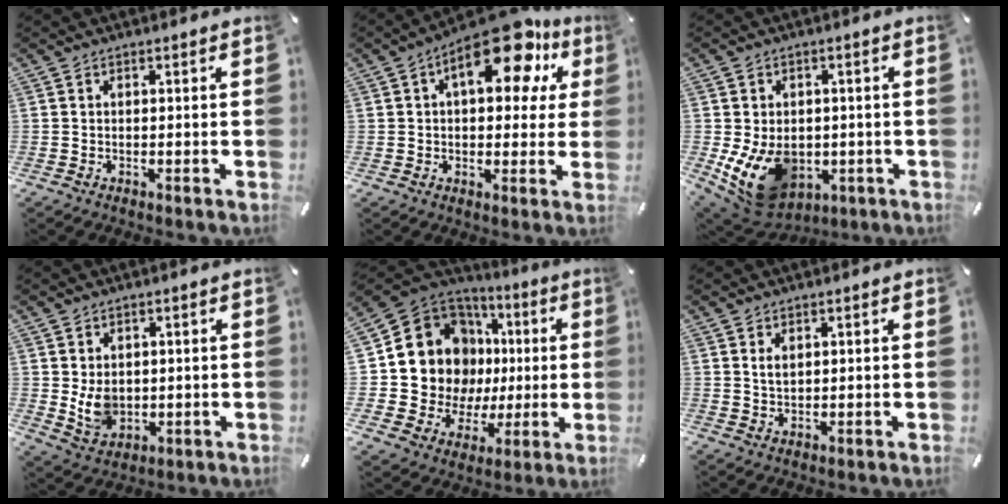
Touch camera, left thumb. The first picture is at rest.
{"total": 16.7, "force": [8.2, 7.7, 12.4], "torque": [-0.171, -0.037, 0.131]}
{"total": 12.6, "force": [-3.3, 9.6, 7.5], "torque": [-0.147, 0.002, -0.054]}
{"total": 6.5, "force": [0.8, 5.4, 3.5], "torque": [-0.072, -0.009, 0.011]}
{"total": 15.4, "force": [2.3, 14.1, 5.8], "torque": [-0.104, -0.043, 0.065]}
{"total": 2.2, "force": [1.0, 1.4, 1.4], "torque": [-0.031, 0.002, 0.018]}